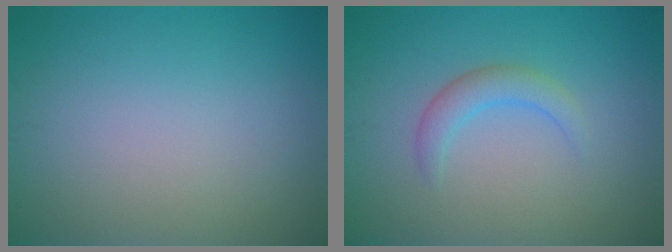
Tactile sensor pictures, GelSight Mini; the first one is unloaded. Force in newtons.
{"total": 2.1, "press": 2.1, "slide": 0.2}